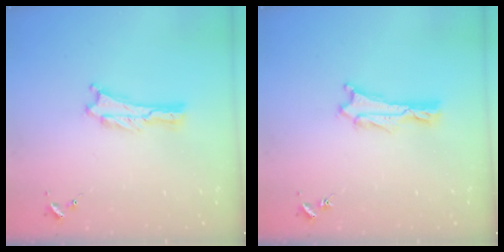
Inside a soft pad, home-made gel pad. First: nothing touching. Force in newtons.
{"total": 1.0, "press": 1.0, "slide": 0.1}